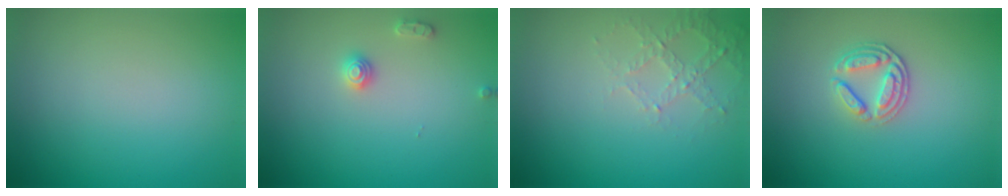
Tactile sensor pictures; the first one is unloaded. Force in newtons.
{"total": 1.4, "press": 1.4, "slide": 0.1}
{"total": 2.2, "press": 2.1, "slide": 0.6}
{"total": 2.7, "press": 2.4, "slide": 1.2}